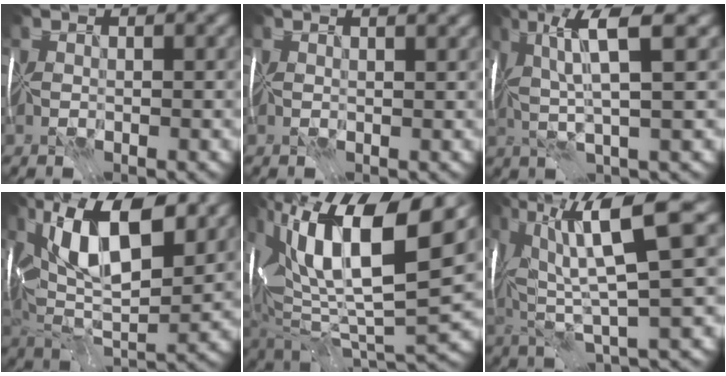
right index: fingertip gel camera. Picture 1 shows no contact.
{"total": 1.8, "force": [1.4, 0.4, 1.1], "torque": [-0.015, 0.013, 0.006]}
{"total": 6.1, "force": [1.2, 0.5, 6.0], "torque": [-0.112, 0.001, 0.018]}
{"total": 11.7, "force": [3.6, 4.8, 10.0], "torque": [-0.159, 0.004, 0.053]}
{"total": 13.0, "force": [4.3, 4.8, 11.3], "torque": [-0.195, 0.008, 0.070]}
{"total": 10.2, "force": [3.1, 1.9, 9.5], "torque": [-0.173, 0.013, 0.058]}